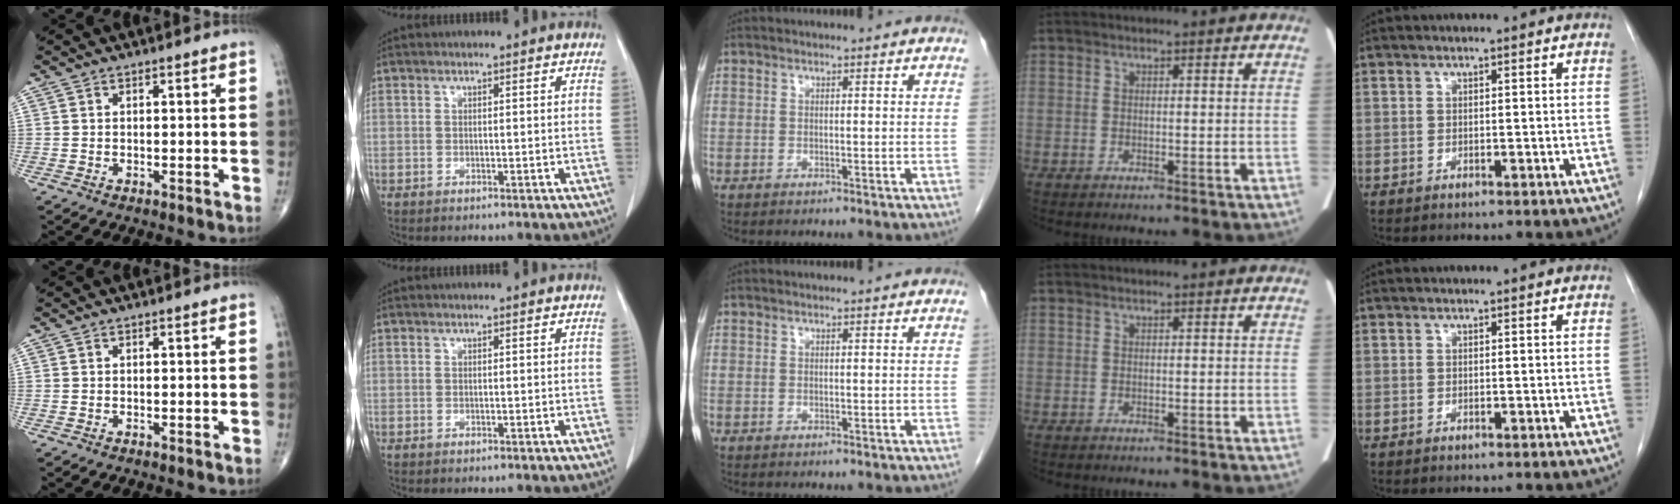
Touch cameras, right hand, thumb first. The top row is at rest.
{}